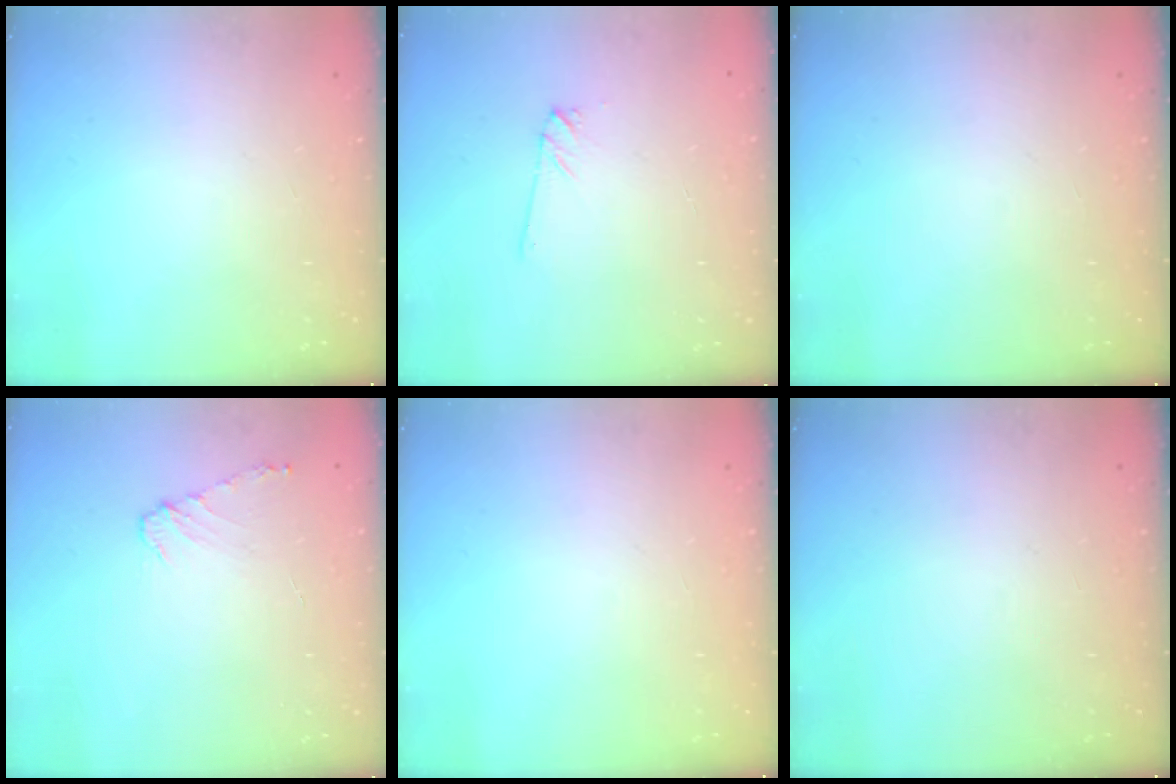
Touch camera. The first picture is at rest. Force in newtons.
{"total": 1.7, "press": 1.7, "slide": 0.1}
{"total": 0.0}
{"total": 4.7, "press": 4.6, "slide": 0.7}
{"total": 0.0}
{"total": 0.0}